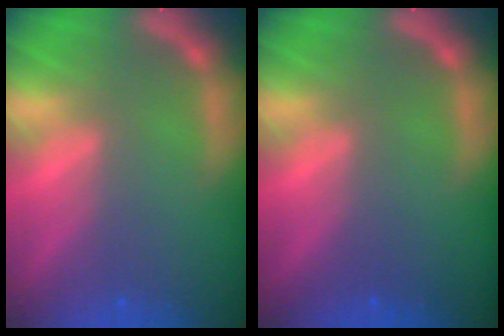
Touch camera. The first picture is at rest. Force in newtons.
{"total": 0.0}